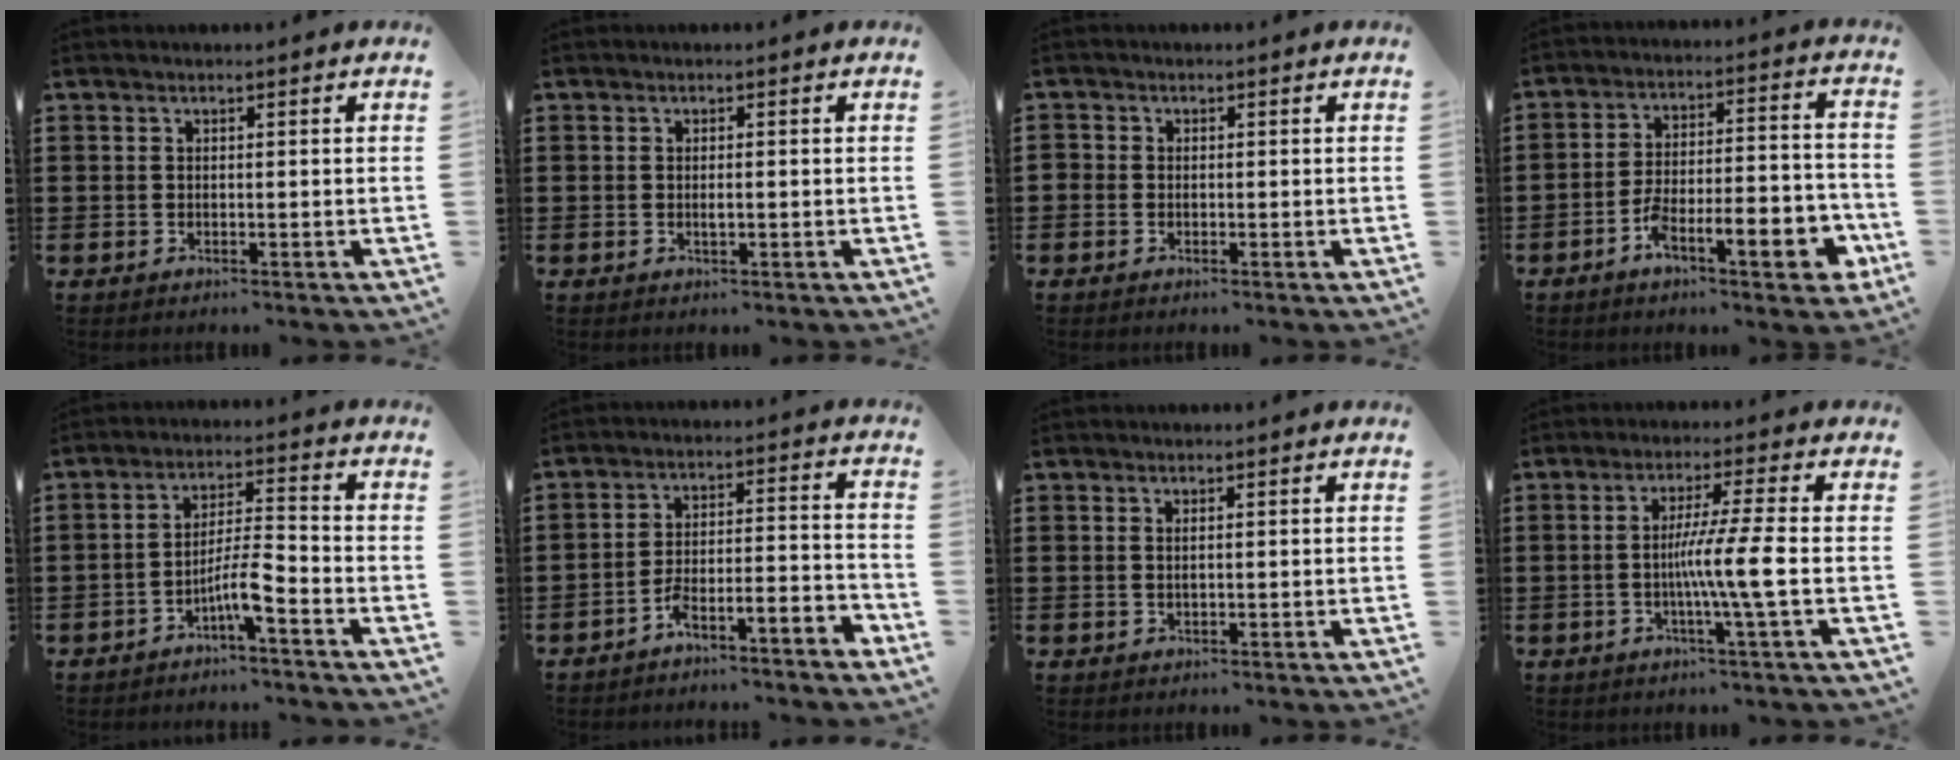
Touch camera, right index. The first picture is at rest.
{"total": 1.1, "force": [-0.1, 0.2, 1.1], "torque": [-0.027, -0.006, -0.004]}
{"total": 0.8, "force": [-0.4, 0.6, 0.2], "torque": [-0.004, 0.002, -0.009]}
{"total": 10.0, "force": [-5.6, 3.0, 7.8], "torque": [-0.136, 0.012, -0.101]}
{"total": 6.2, "force": [-3.6, 0.7, 4.9], "torque": [-0.098, 0.000, -0.070]}
{"total": 5.5, "force": [-5.2, 0.1, 1.7], "torque": [-0.031, 0.001, -0.105]}
{"total": 0.7, "force": [0.2, 0.1, 0.7], "torque": [-0.013, 0.000, 0.004]}
{"total": 7.9, "force": [-1.1, -0.7, 7.7], "torque": [-0.135, -0.011, -0.023]}